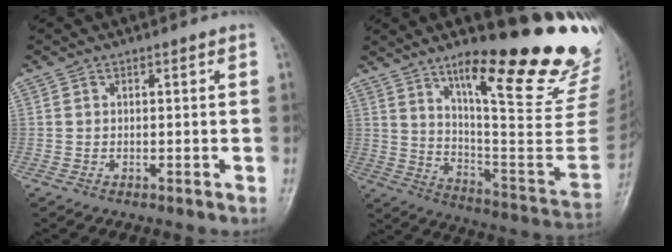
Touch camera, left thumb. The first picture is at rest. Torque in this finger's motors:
{"motor_torque": [2.71, 2.30, 1.08, -1.69, 0.18]}